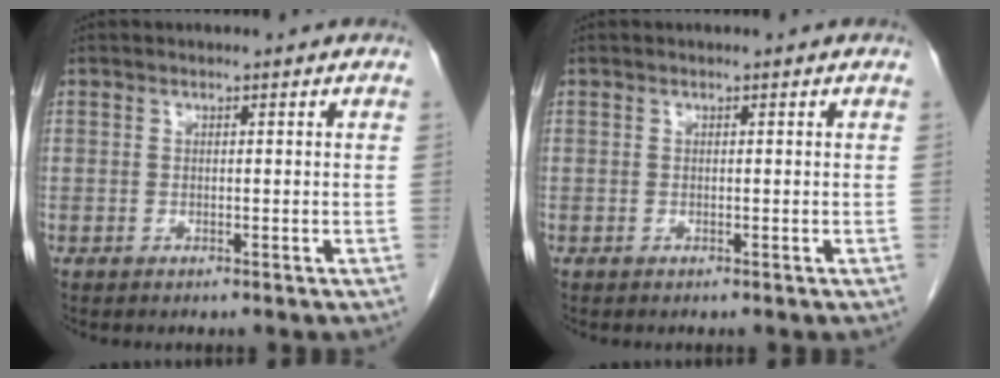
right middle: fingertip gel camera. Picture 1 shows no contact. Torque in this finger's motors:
{"motor_torque": [0.00, 0.04, 0.03, 0.00]}